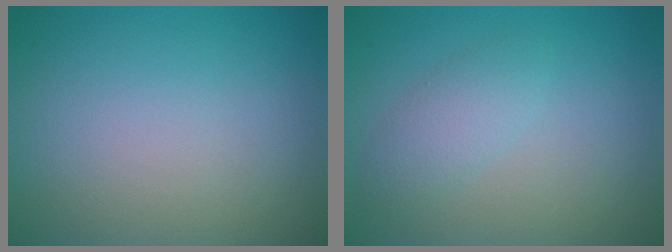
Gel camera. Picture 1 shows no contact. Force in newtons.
{"total": 2.1, "press": 2.1, "slide": 0.1}